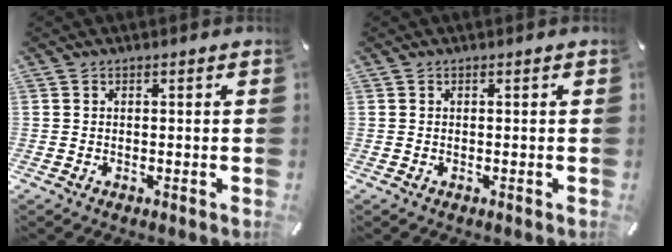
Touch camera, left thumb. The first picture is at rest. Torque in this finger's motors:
{"motor_torque": [0.00, 0.00, 0.00, 0.00, 0.00]}